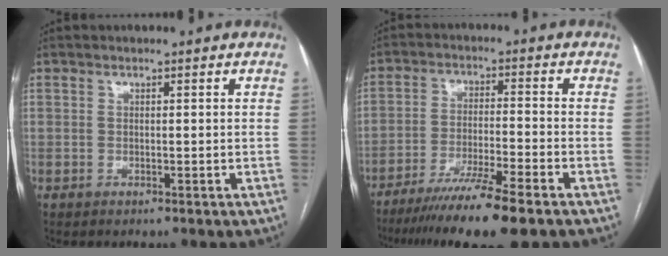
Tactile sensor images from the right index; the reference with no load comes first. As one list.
[{"total": 12.6, "force": [-9.5, -0.6, 8.3], "torque": [-0.135, -0.036, -0.155]}]